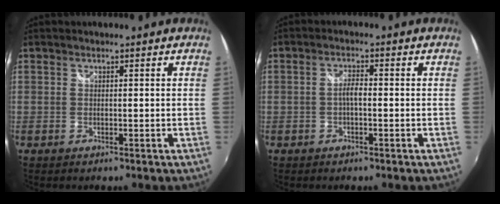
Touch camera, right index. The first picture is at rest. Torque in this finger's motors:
{"motor_torque": [0.35, 0.05, 0.23, 0.05]}